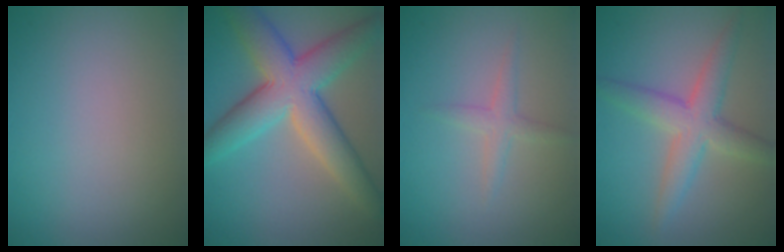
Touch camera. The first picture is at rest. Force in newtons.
{"total": 8.7, "press": 8.7, "slide": 0.4}
{"total": 1.6, "press": 1.6, "slide": 0.1}
{"total": 4.4, "press": 4.4, "slide": 0.2}